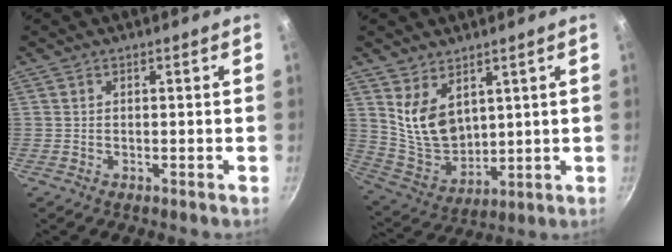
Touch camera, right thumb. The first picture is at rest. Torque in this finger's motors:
{"motor_torque": [-0.34, 0.88, 0.57, 0.32, 0.14]}